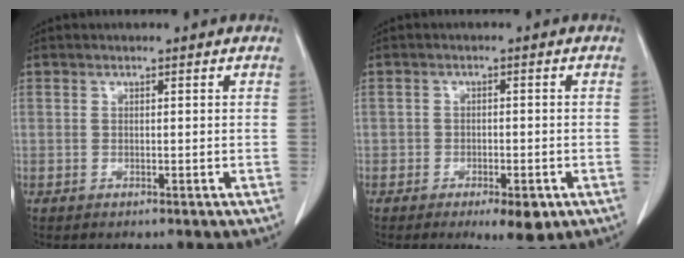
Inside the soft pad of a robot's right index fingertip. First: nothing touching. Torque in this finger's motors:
{"motor_torque": [0.19, -0.14, 0.30, 0.03]}